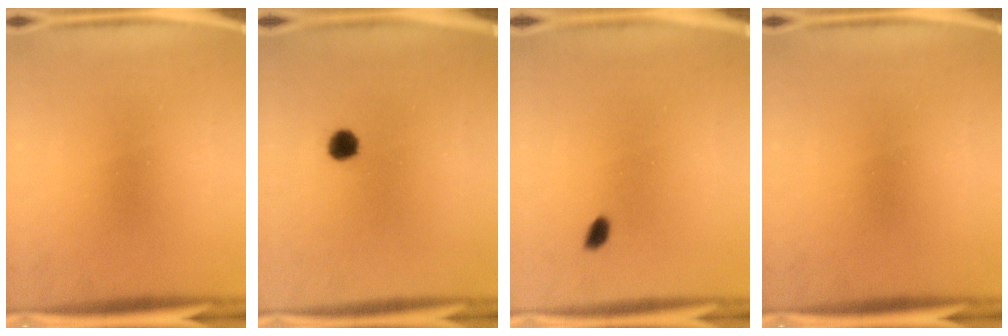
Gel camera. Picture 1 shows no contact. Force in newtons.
{"total": 3.0}
{"total": 1.4}
{"total": 0.0}